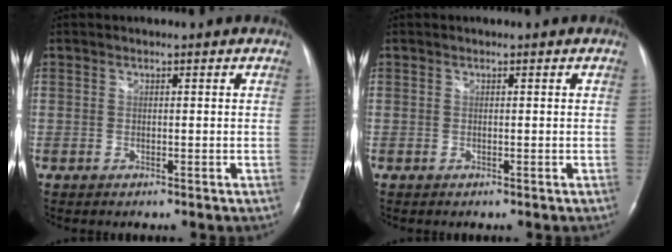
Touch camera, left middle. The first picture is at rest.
{"total": 0.0}